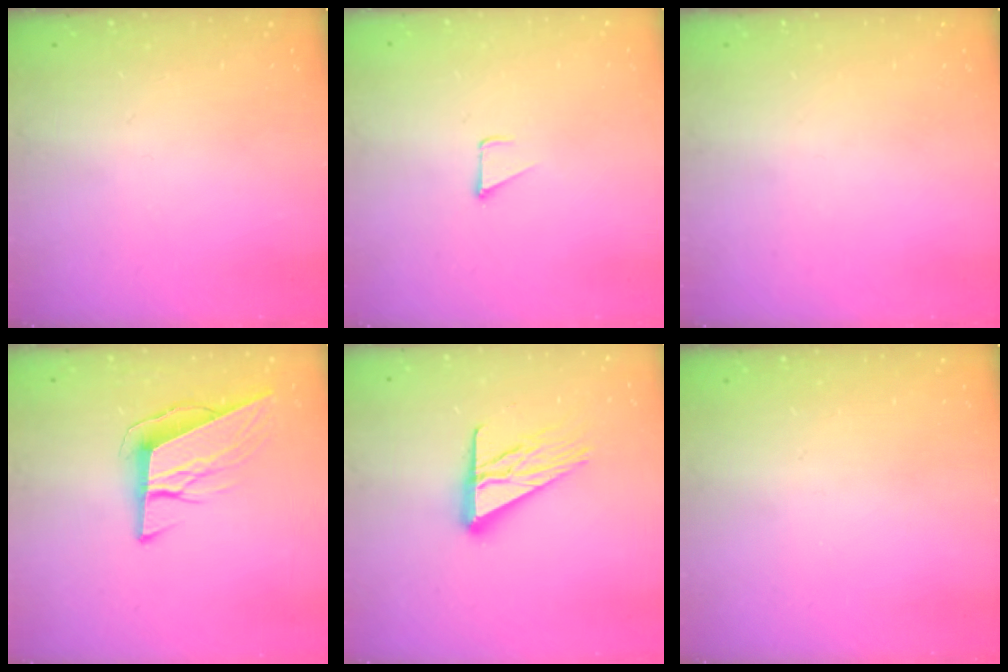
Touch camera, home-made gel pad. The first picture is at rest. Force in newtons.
{"total": 1.2, "press": 1.2, "slide": 0.1}
{"total": 0.0}
{"total": 10.7, "press": 10.2, "slide": 3.3}
{"total": 13.8, "press": 13.8, "slide": 1.1}
{"total": 0.0}